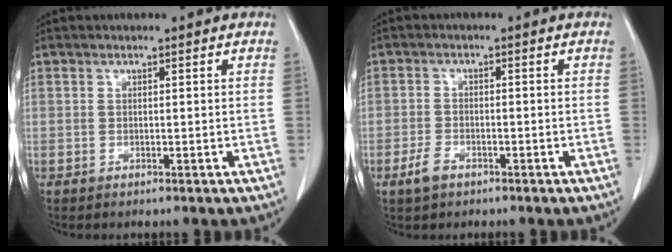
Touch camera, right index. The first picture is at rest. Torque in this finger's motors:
{"motor_torque": [-0.17, -0.19, -0.40, -0.21]}